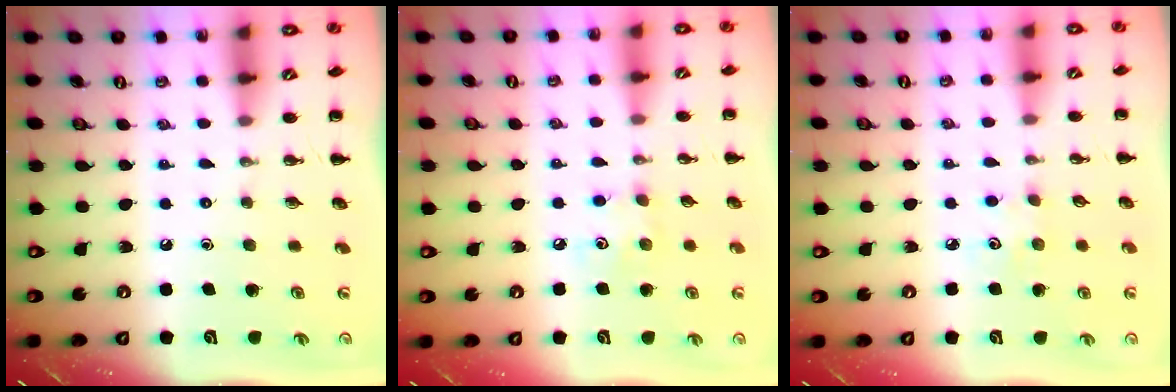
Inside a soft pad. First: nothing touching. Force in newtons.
{"total": 4.6, "press": 4.5, "slide": 1.1}
{"total": 3.4, "press": 3.2, "slide": 0.9}